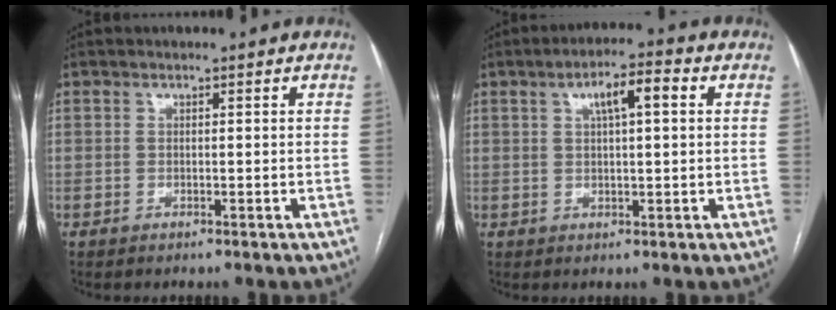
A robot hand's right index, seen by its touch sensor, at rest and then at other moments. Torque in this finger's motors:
{"motor_torque": [0.68, 0.27, 0.40, 0.07]}